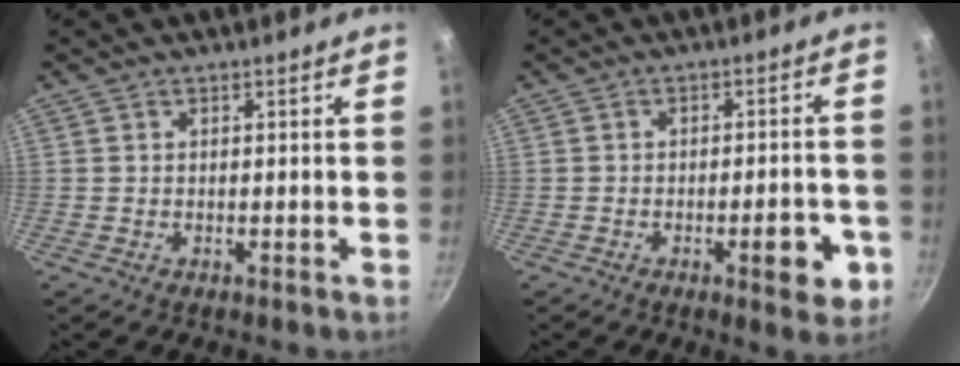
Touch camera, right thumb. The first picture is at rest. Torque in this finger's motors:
{"motor_torque": [0.98, 0.39, 0.63, -0.11, 0.22]}